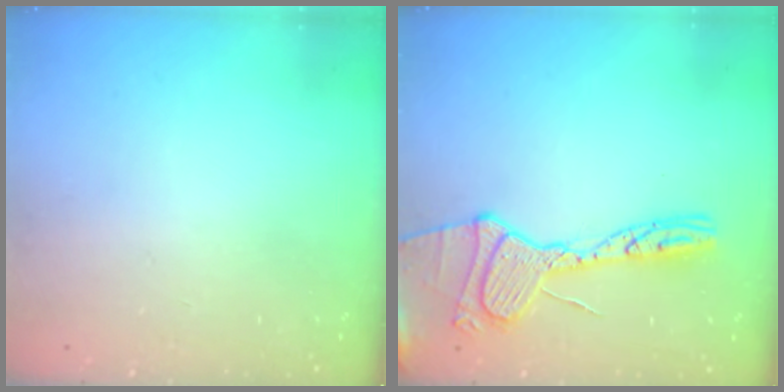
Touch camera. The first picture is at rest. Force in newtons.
{"total": 17.2, "press": 17.2, "slide": 1.5}